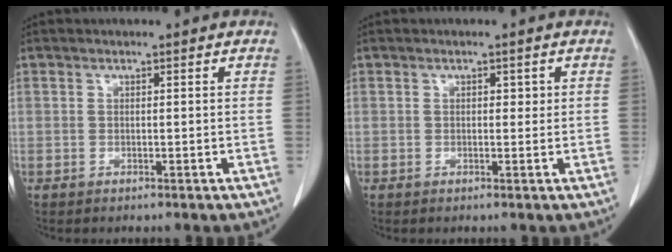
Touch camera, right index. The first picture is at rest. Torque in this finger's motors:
{"motor_torque": [-0.16, 0.00, 0.03, -0.01]}